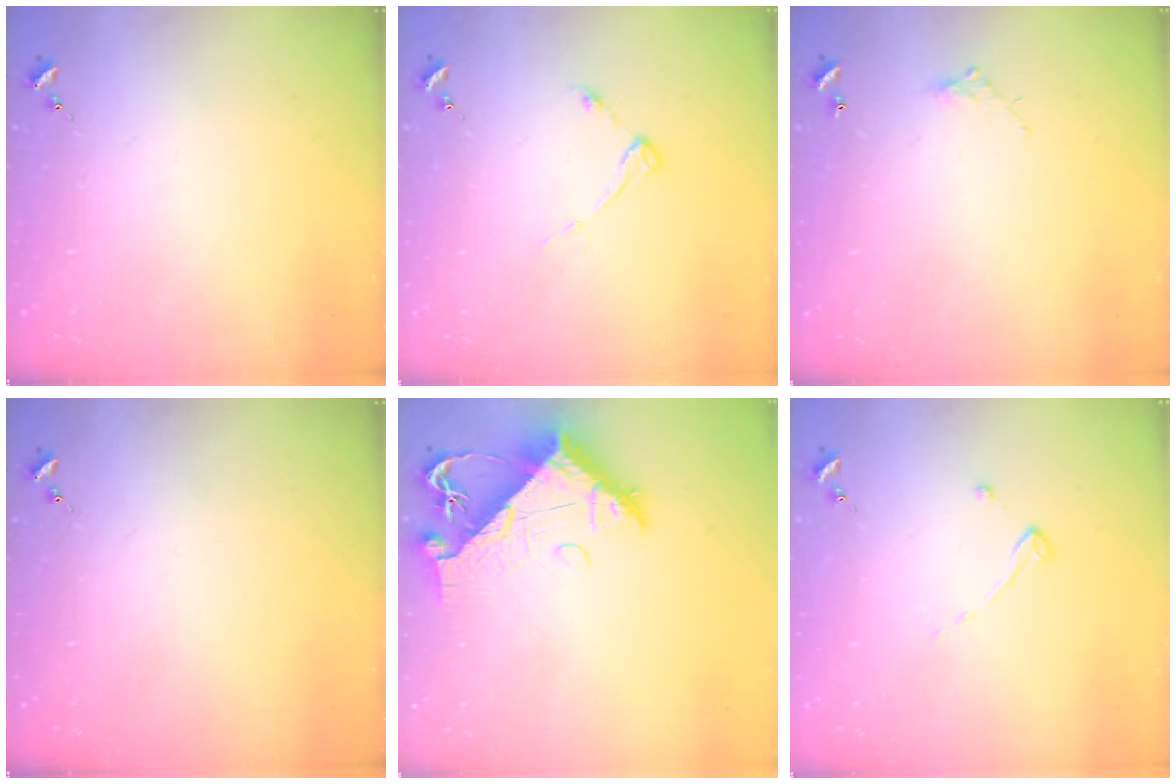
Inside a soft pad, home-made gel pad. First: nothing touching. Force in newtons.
{"total": 3.7, "press": 3.7, "slide": 0.5}
{"total": 3.5, "press": 3.5, "slide": 0.2}
{"total": 0.0}
{"total": 12.6, "press": 12.5, "slide": 1.3}
{"total": 2.7, "press": 2.7, "slide": 0.3}